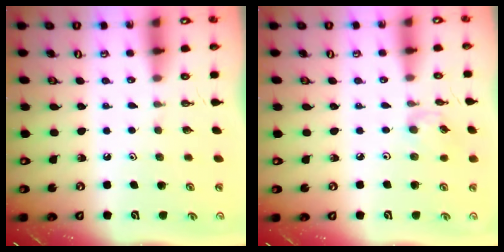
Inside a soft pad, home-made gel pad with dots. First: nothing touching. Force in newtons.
{"total": 2.7, "press": 2.7, "slide": 0.1}